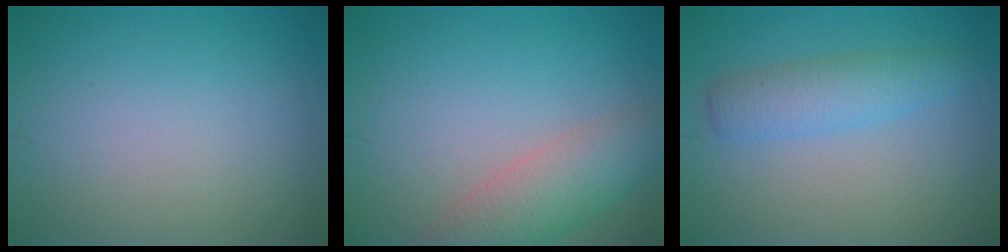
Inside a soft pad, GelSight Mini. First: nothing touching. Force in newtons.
{"total": 5.1, "press": 5.1, "slide": 0.2}
{"total": 3.2, "press": 3.2, "slide": 0.1}